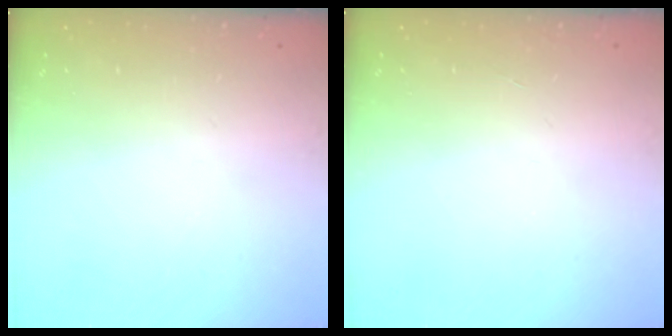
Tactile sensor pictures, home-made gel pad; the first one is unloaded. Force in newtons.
{"total": 0.0}